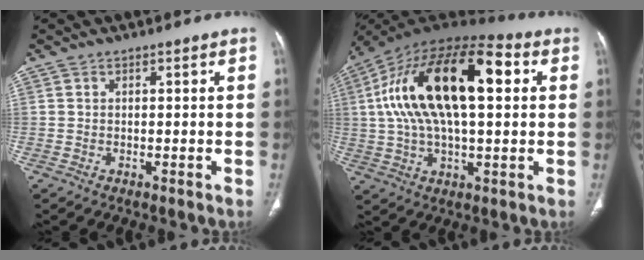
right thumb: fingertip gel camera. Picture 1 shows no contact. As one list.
[{"total": 25.7, "force": [5.1, 11.9, 22.2], "torque": [-0.401, 0.030, 0.074]}]